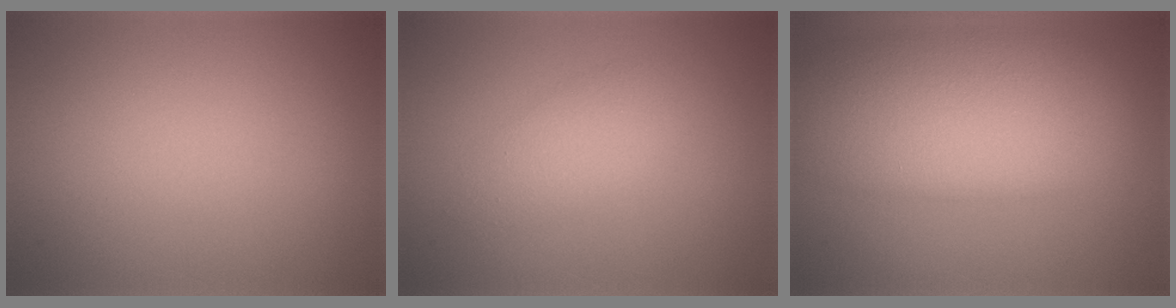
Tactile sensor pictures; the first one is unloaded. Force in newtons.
{"total": 2.2, "press": 2.2, "slide": 0.1}
{"total": 10.6, "press": 10.6, "slide": 0.6}